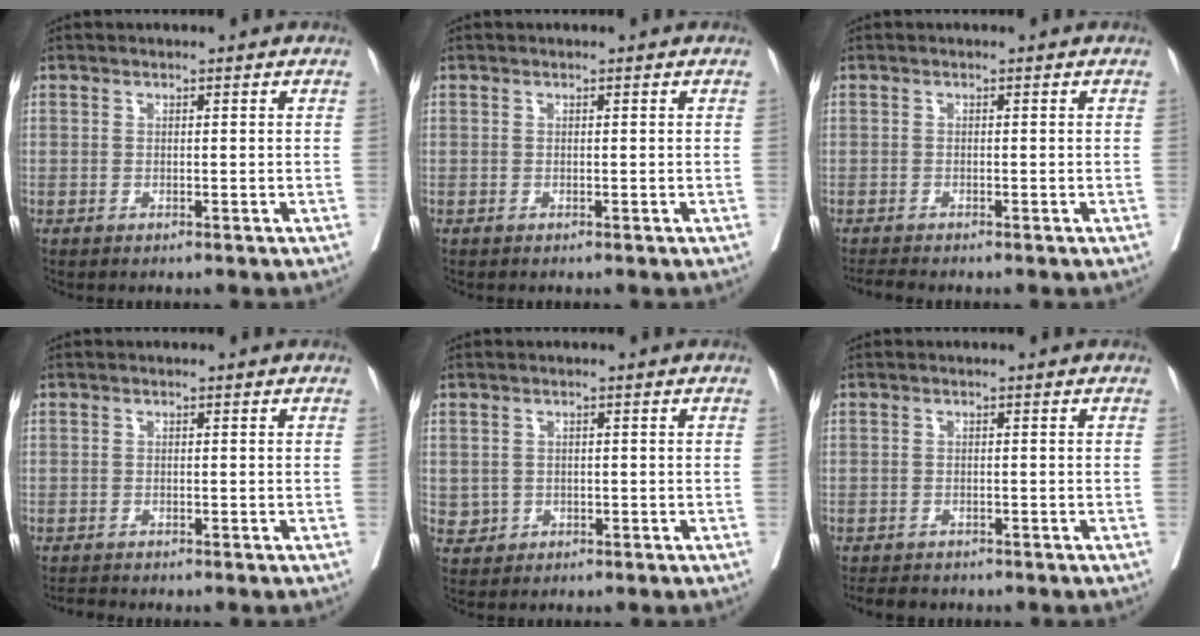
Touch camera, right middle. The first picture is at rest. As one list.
[{"total": 0.0}, {"total": 1.5, "force": [-1.4, -0.3, 0.3], "torque": [-0.010, -0.008, -0.027]}, {"total": 1.0, "force": [-0.9, -0.1, -0.1], "torque": [-0.004, -0.008, -0.017]}, {"total": 2.0, "force": [-0.2, 2.0, 0.3], "torque": [0.000, 0.006, 0.005]}, {"total": 3.6, "force": [-3.2, 1.5, 0.9], "torque": [-0.015, -0.005, -0.047]}]